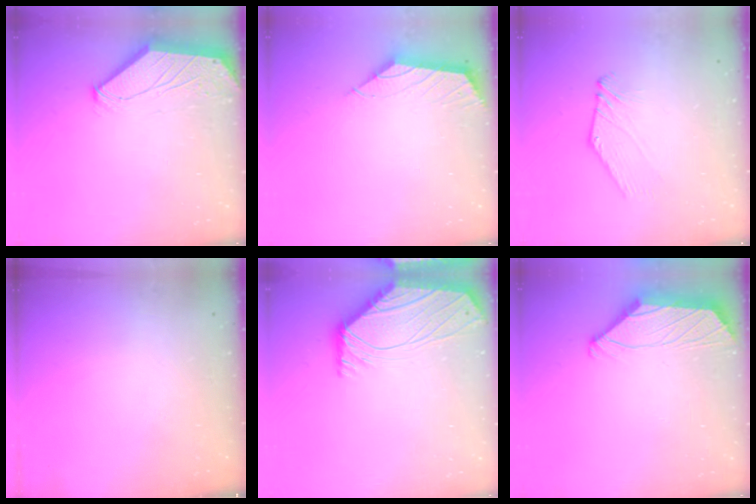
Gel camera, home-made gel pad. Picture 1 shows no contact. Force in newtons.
{"total": 2.1, "press": 2.0, "slide": 0.3}
{"total": 2.1, "press": 2.1, "slide": 0.1}
{"total": 0.0}
{"total": 0.5, "press": 0.4, "slide": 0.3}
{"total": 2.2, "press": 2.1, "slide": 0.7}